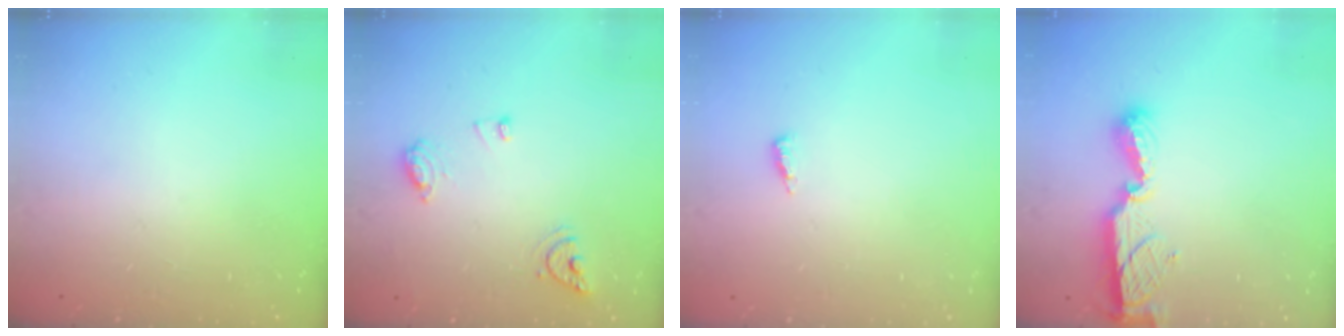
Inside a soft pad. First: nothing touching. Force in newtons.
{"total": 8.3, "press": 8.2, "slide": 0.9}
{"total": 4.2, "press": 4.2, "slide": 0.6}
{"total": 8.9, "press": 8.9, "slide": 0.1}